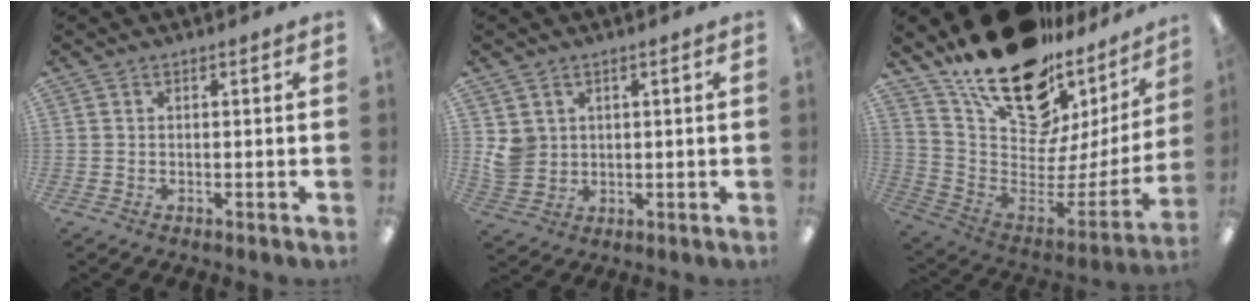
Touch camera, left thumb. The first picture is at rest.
{"total": 4.8, "force": [1.7, 4.3, 1.3], "torque": [-0.034, -0.003, 0.034]}
{"total": 25.6, "force": [18.2, 12.1, 13.4], "torque": [-0.218, -0.116, 0.337]}